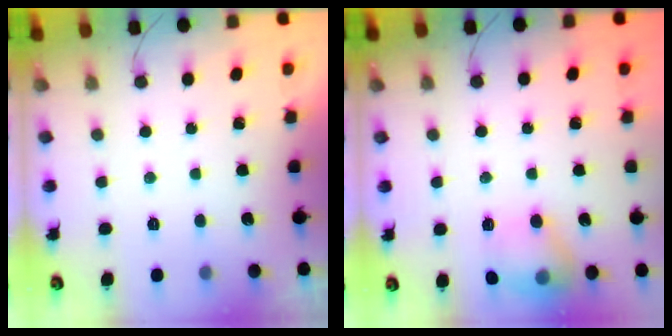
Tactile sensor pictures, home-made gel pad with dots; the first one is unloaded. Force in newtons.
{"total": 13.3, "press": 13.2, "slide": 1.0}